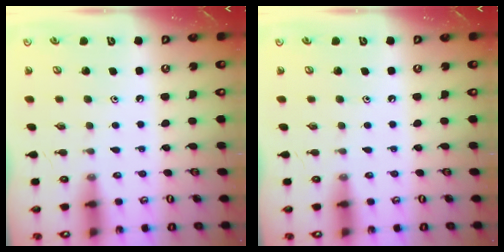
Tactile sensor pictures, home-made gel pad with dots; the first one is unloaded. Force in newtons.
{"total": 0.0}